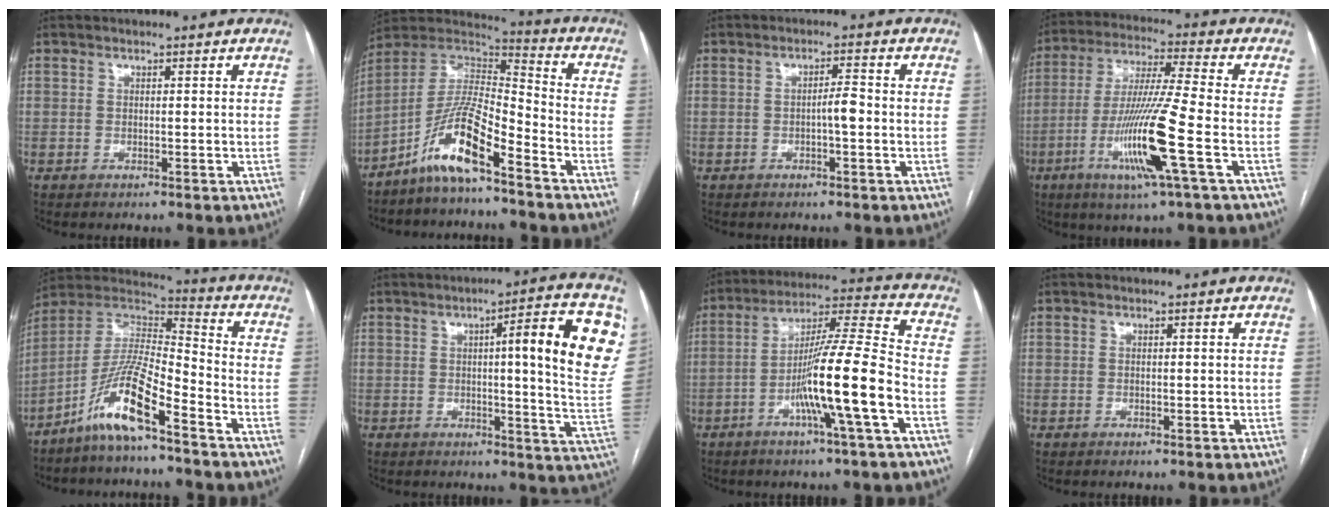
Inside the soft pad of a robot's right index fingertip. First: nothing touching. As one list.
[{"total": 11.6, "force": [-7.5, 1.6, 8.7], "torque": [-0.173, 0.014, -0.143]}, {"total": 2.5, "force": [-0.6, 0.3, 2.4], "torque": [-0.036, 0.004, -0.012]}, {"total": 14.6, "force": [-4.8, -0.8, 13.7], "torque": [-0.277, -0.018, -0.096]}, {"total": 11.7, "force": [-7.4, 1.1, 9.0], "torque": [-0.182, 0.007, -0.146]}, {"total": 15.3, "force": [4.3, 1.0, 14.7], "torque": [-0.177, 0.003, 0.045]}, {"total": 14.5, "force": [-5.0, -0.9, 13.6], "torque": [-0.238, 0.005, -0.093]}, {"total": 0.0}]